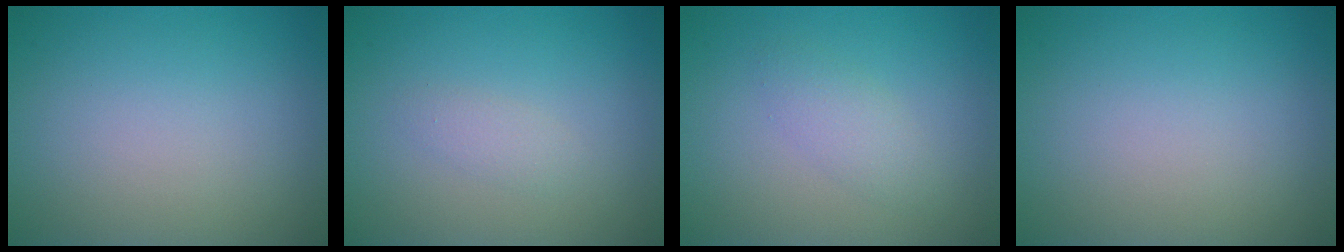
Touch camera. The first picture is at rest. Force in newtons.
{"total": 1.1, "press": 1.1, "slide": 0.0}
{"total": 1.8, "press": 1.8, "slide": 0.1}
{"total": 0.0}